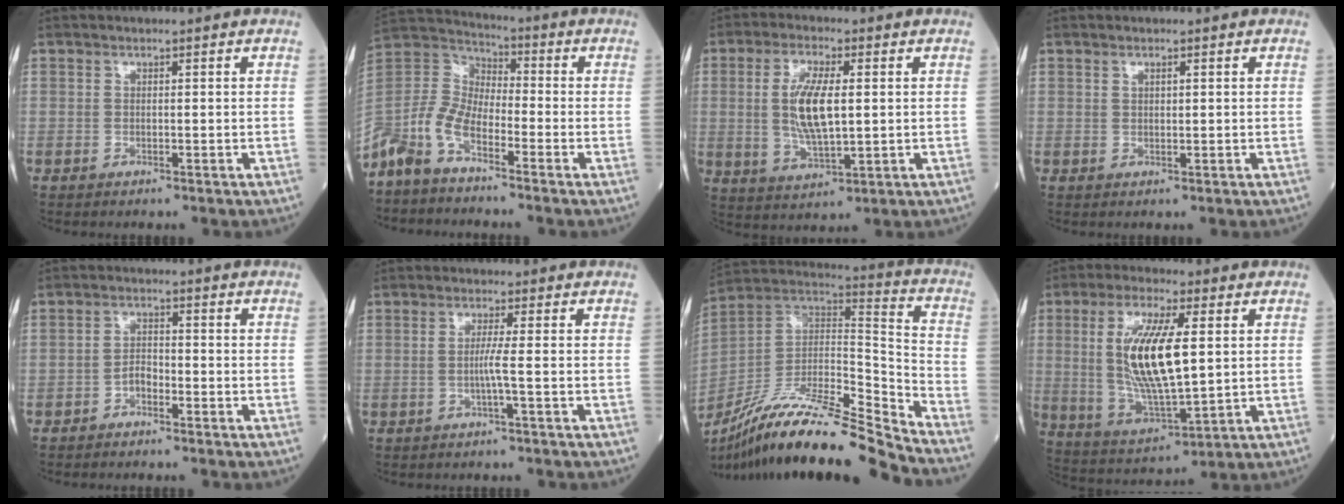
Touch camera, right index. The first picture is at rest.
{"total": 11.1, "force": [-7.9, 4.4, 6.3], "torque": [-0.152, 0.018, -0.163]}
{"total": 8.9, "force": [0.9, 2.5, 8.5], "torque": [-0.177, -0.001, 0.022]}
{"total": 0.8, "force": [0.5, 0.2, 0.5], "torque": [-0.012, 0.001, 0.011]}
{"total": 2.1, "force": [-1.5, 0.8, 1.2], "torque": [-0.019, 0.005, -0.026]}
{"total": 2.3, "force": [-0.5, -0.9, 2.0], "torque": [-0.042, -0.001, -0.011]}
{"total": 22.2, "force": [-18.4, 0.2, 12.3], "torque": [-0.231, 0.005, -0.331]}
{"total": 14.3, "force": [2.3, 3.4, 13.7], "torque": [-0.280, -0.005, 0.049]}